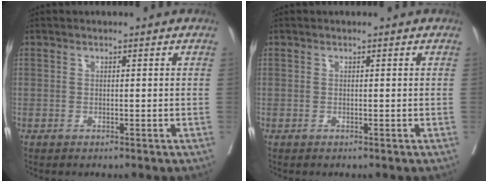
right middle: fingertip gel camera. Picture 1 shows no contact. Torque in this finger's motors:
{"motor_torque": [-0.13, 0.10, -0.01, 0.00]}